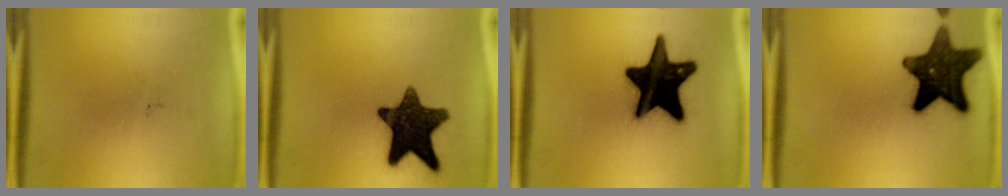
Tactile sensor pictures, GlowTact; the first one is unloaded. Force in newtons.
{"total": 14.9}
{"total": 20.2}
{"total": 14.5}